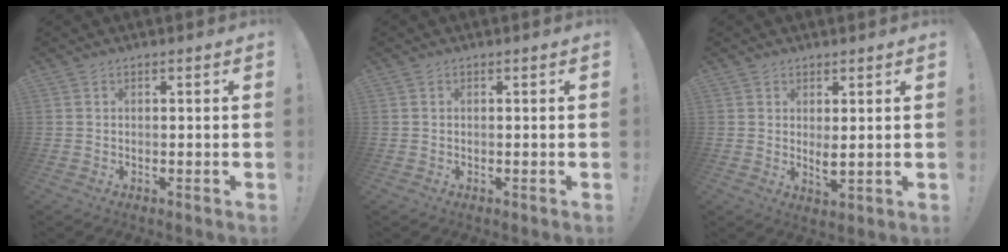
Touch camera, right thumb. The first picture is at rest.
{"total": 0.0}
{"total": 3.3, "force": [1.3, 1.1, 2.9], "torque": [-0.036, -0.018, 0.023]}